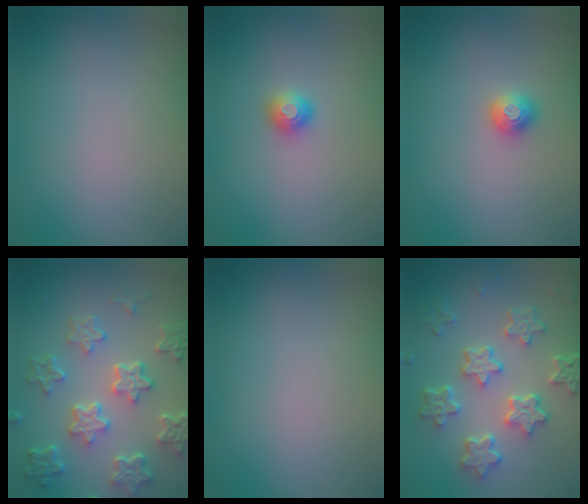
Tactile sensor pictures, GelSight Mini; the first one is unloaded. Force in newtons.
{"total": 1.2, "press": 1.2, "slide": 0.1}
{"total": 1.2, "press": 1.1, "slide": 0.3}
{"total": 6.3, "press": 4.8, "slide": 4.2}
{"total": 0.0}
{"total": 5.8, "press": 4.7, "slide": 3.4}